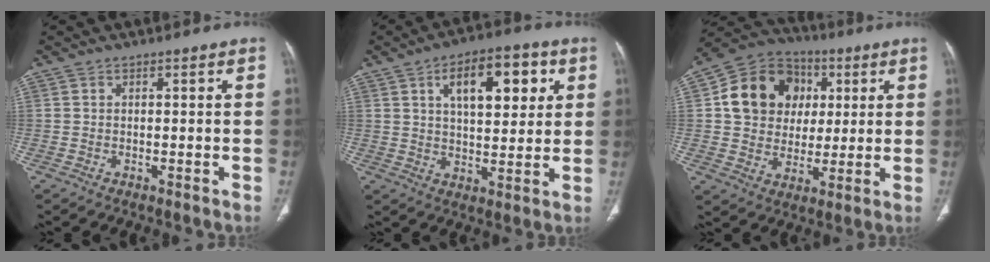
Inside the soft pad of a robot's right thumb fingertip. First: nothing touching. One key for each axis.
{"total": 14.1, "fx": 5.2, "fy": 6.8, "fz": 11.2, "tx": -0.131, "ty": -0.004, "tz": 0.080}
{"total": 16.0, "fx": 3.4, "fy": 13.7, "fz": 7.6, "tx": -0.103, "ty": 0.010, "tz": 0.057}